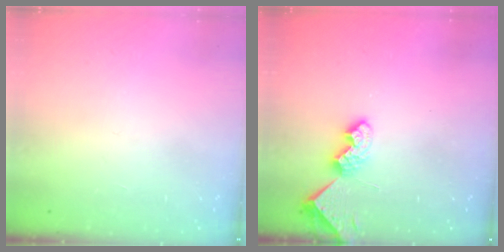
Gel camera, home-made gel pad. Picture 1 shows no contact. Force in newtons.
{"total": 7.5, "press": 7.5, "slide": 0.7}